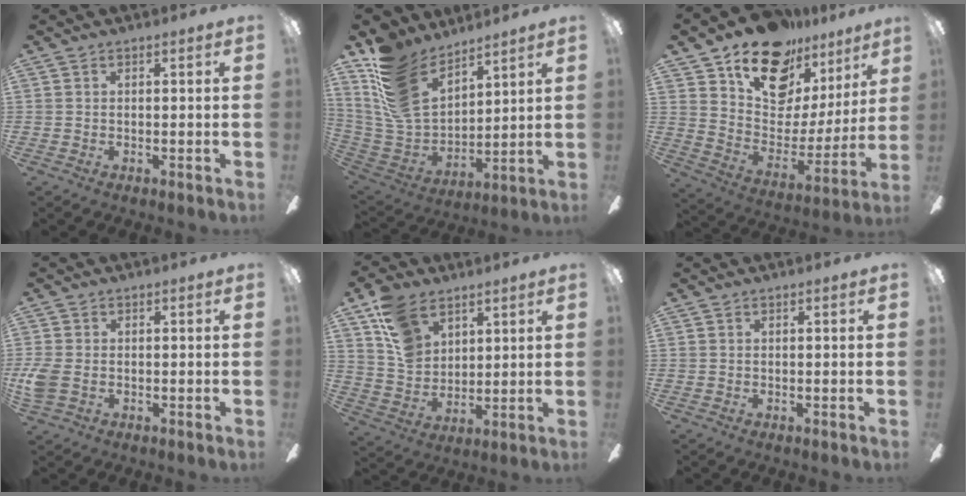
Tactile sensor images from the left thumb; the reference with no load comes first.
{"total": 17.6, "force": [11.0, 10.3, 9.0], "torque": [-0.224, -0.066, 0.210]}
{"total": 18.7, "force": [13.2, 10.6, 7.8], "torque": [-0.134, -0.090, 0.239]}
{"total": 4.7, "force": [-0.6, 3.3, 3.2], "torque": [-0.081, -0.001, -0.013]}
{"total": 12.3, "force": [7.5, 8.1, 5.5], "torque": [-0.112, -0.020, 0.150]}
{"total": 0.0}